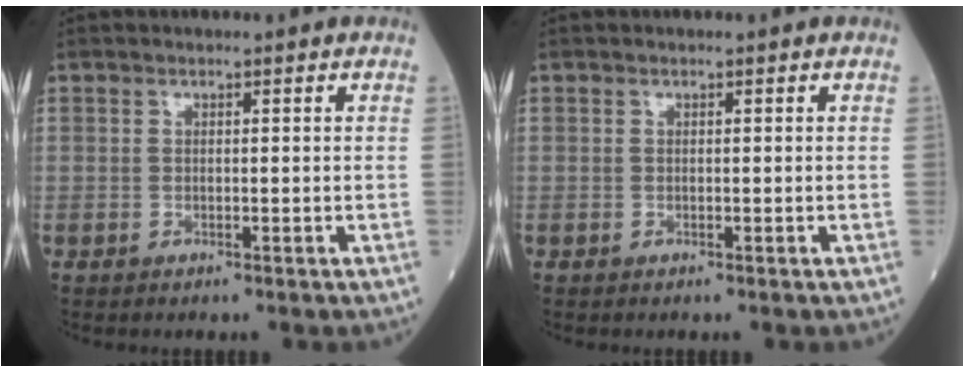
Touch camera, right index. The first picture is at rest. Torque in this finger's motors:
{"motor_torque": [0.00, 0.00, 0.00, 0.00]}